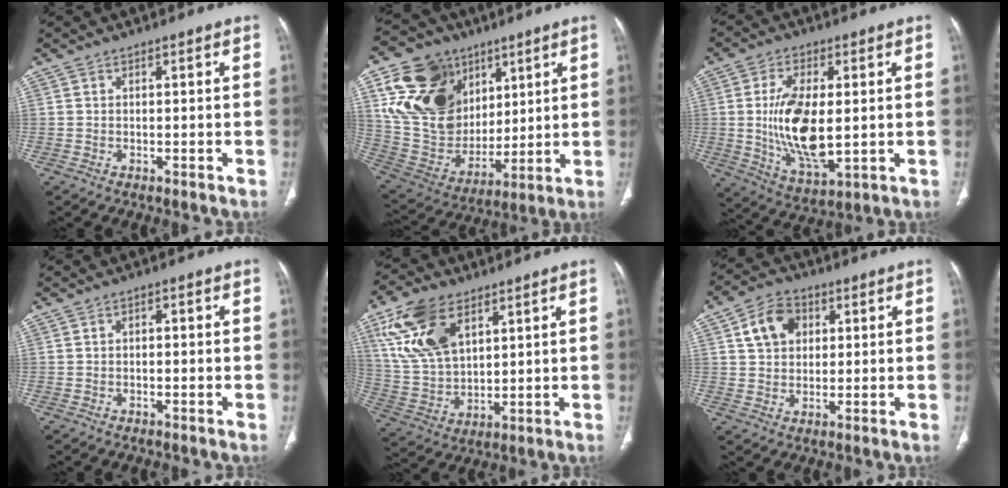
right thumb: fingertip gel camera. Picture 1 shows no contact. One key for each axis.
{"total": 23.3, "fx": 9.6, "fy": 17.3, "fz": 12.4, "tx": -0.203, "ty": -0.013, "tz": 0.194}
{"total": 14.4, "fx": 0.2, "fy": 6.8, "fz": 12.7, "tx": -0.233, "ty": -0.019, "tz": 0.014}
{"total": 0.8, "fx": 0.0, "fy": 0.5, "fz": 0.6, "tx": -0.005, "ty": 0.003, "tz": -0.003}
{"total": 15.8, "fx": 7.6, "fy": 8.9, "fz": 10.6, "tx": -0.197, "ty": -0.020, "tz": 0.158}
{"total": 8.5, "fx": 2.8, "fy": 6.4, "fz": 4.9, "tx": -0.065, "ty": 0.002, "tz": 0.045}